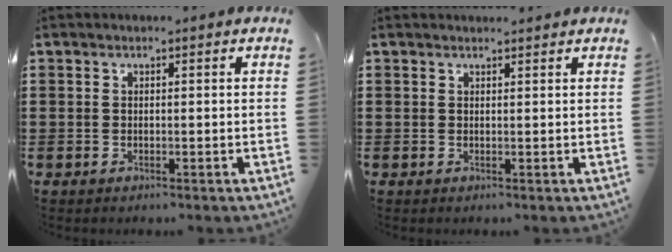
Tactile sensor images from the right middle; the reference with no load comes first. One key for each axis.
{"total": 0.8, "fx": 0.8, "fy": 0.0, "fz": 0.1, "tx": 0.004, "ty": -0.003, "tz": 0.014}